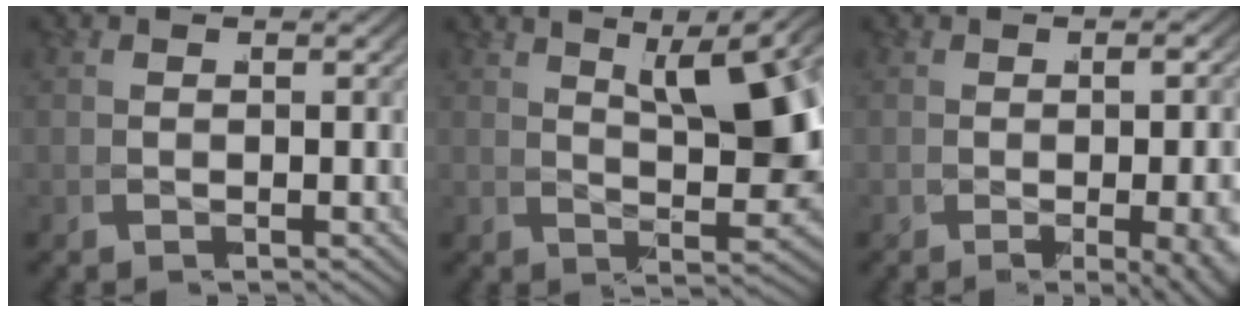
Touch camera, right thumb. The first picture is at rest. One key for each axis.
{"total": 9.6, "fx": 2.5, "fy": 4.3, "fz": 8.3, "tx": -0.083, "ty": 0.001, "tz": 0.044}
{"total": 5.0, "fx": -1.1, "fy": 1.2, "fz": 4.7, "tx": -0.053, "ty": -0.006, "tz": -0.011}